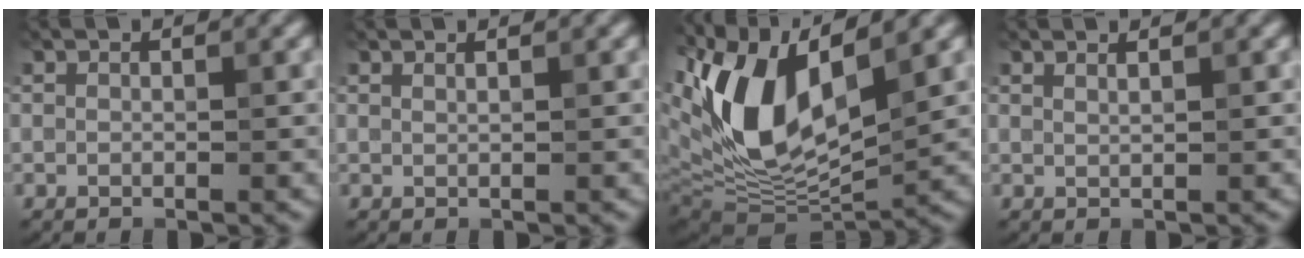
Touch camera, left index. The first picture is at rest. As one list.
[{"total": 0.7, "force": [0.5, 0.1, 0.4], "torque": [-0.001, -0.002, 0.003]}, {"total": 13.2, "force": [3.9, 6.1, 11.0], "torque": [-0.223, 0.003, 0.066]}, {"total": 1.0, "force": [0.8, 0.2, 0.5], "torque": [-0.001, -0.001, 0.004]}]